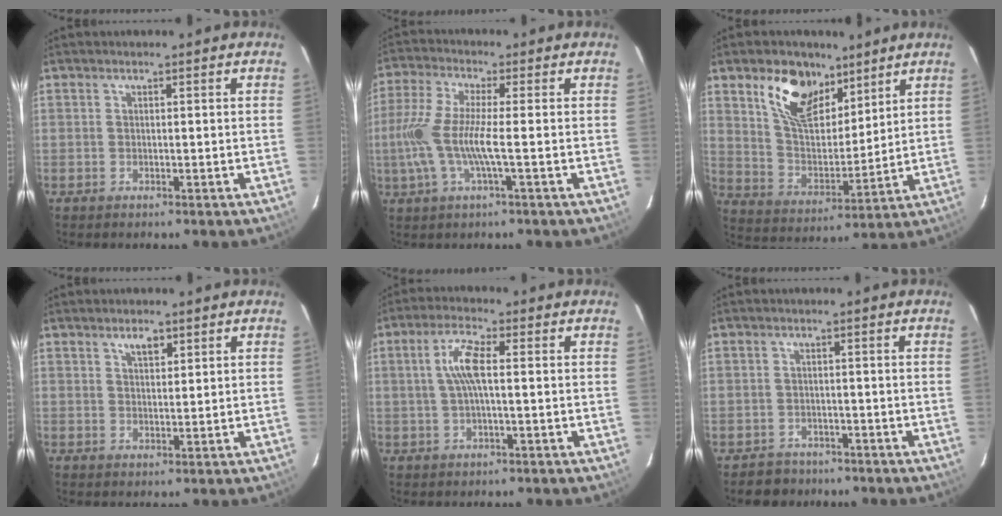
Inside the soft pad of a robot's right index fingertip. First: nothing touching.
{"total": 9.8, "force": [-1.9, 0.6, 9.6], "torque": [-0.214, -0.004, -0.035]}
{"total": 14.1, "force": [8.6, 7.6, 8.2], "torque": [-0.152, 0.011, 0.161]}
{"total": 2.7, "force": [1.8, 1.2, 1.7], "torque": [-0.025, 0.005, 0.031]}
{"total": 6.5, "force": [0.6, 1.3, 6.3], "torque": [-0.124, 0.009, 0.013]}
{"total": 3.9, "force": [-2.8, 2.7, -0.3], "torque": [0.000, 0.019, -0.042]}